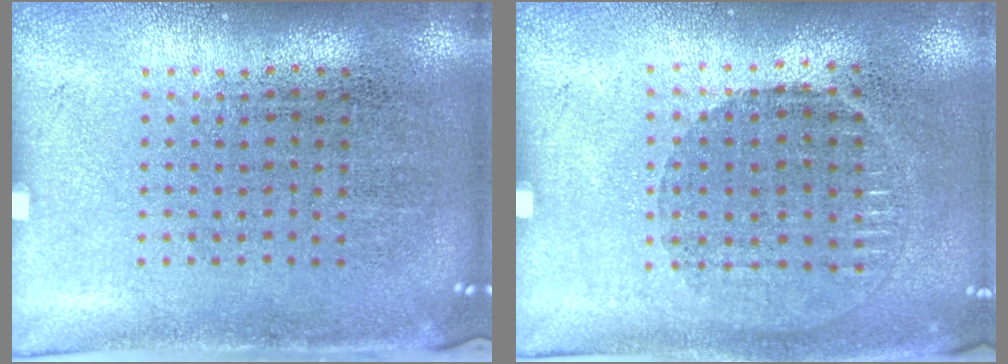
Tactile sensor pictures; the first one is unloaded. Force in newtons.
{"total": 0.9, "press": 0.8, "slide": 0.3}